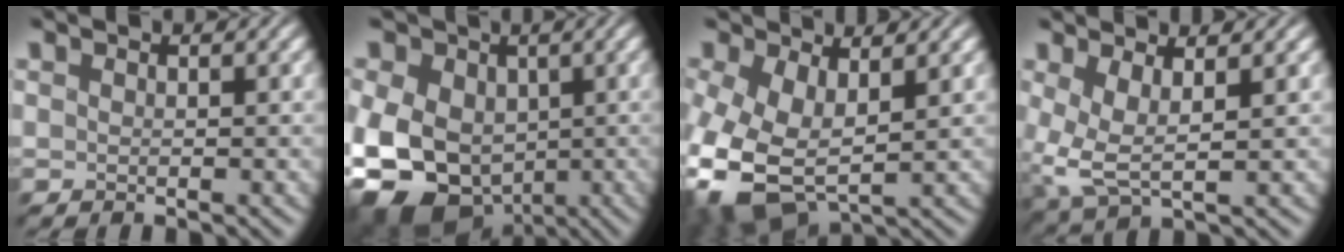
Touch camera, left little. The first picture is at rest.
{"total": 11.9, "force": [-3.6, 8.9, 7.0], "torque": [-0.134, -0.018, -0.060]}
{"total": 8.2, "force": [-1.5, 4.9, 6.4], "torque": [-0.177, -0.030, -0.012]}
{"total": 3.4, "force": [0.1, 1.3, 3.1], "torque": [-0.086, -0.009, 0.010]}